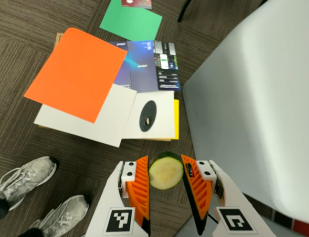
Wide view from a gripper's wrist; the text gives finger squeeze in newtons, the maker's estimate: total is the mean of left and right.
{"total": 10.4, "left": 11.4, "right": 9.4}